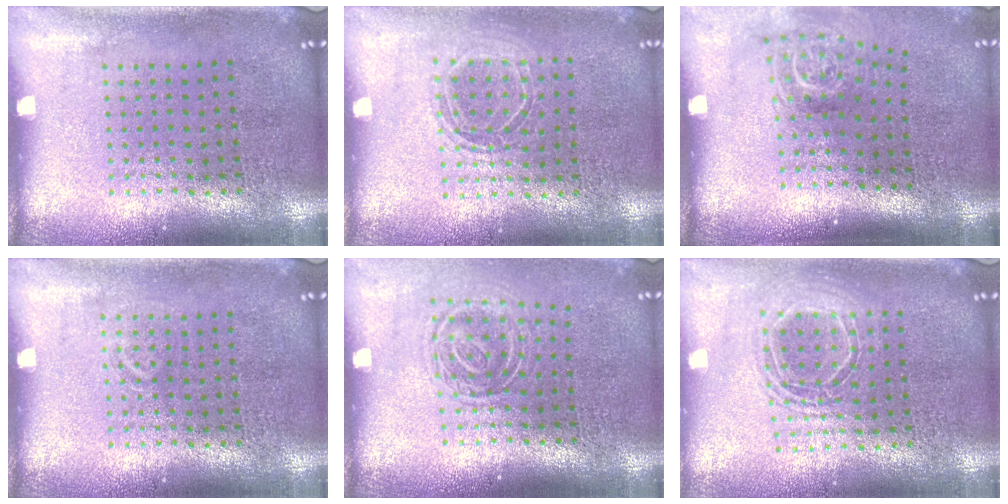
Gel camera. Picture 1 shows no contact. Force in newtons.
{"total": 1.3, "press": 1.3, "slide": 0.5}
{"total": 1.8, "press": 1.3, "slide": 1.3}
{"total": 0.7, "press": 0.7, "slide": 0.2}
{"total": 1.7, "press": 1.2, "slide": 1.2}
{"total": 1.7, "press": 1.4, "slide": 0.9}